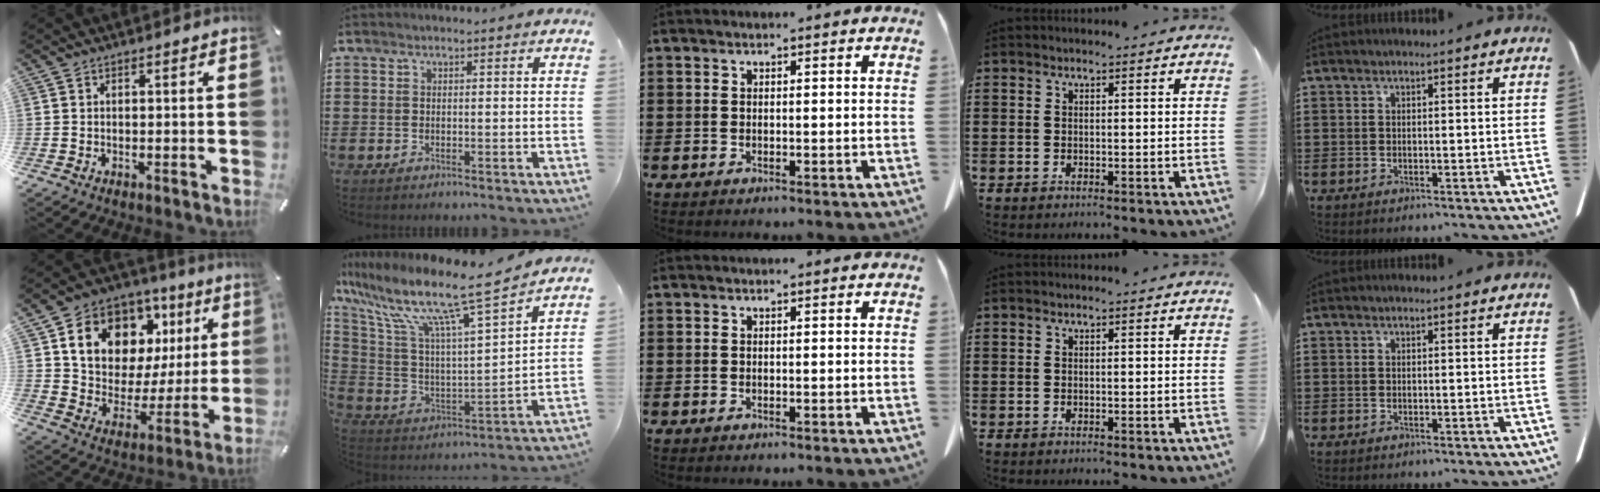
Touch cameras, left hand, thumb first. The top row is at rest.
{"thumb": {"total": 15.9, "force": [7.6, 11.7, 7.6], "torque": [-0.132, -0.038, 0.142]}, "index": {"total": 13.2, "force": [9.8, 1.1, 8.9], "torque": [-0.195, -0.064, 0.155]}}